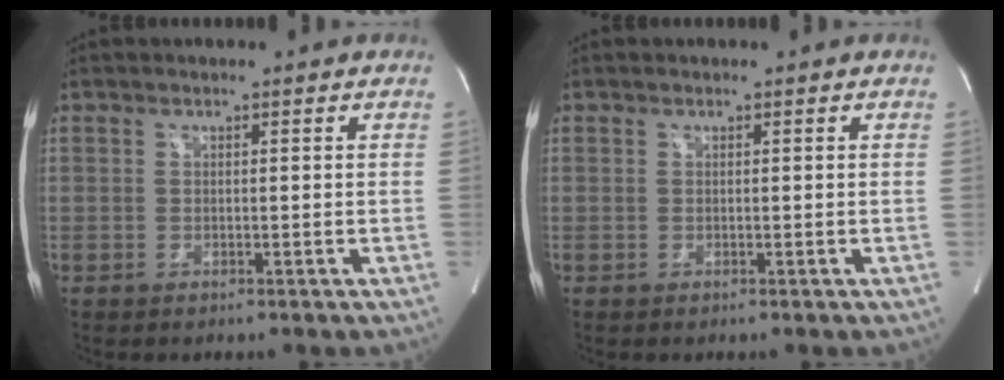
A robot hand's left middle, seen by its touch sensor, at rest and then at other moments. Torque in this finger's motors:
{"motor_torque": [0.02, -0.01, -0.10, 0.00]}